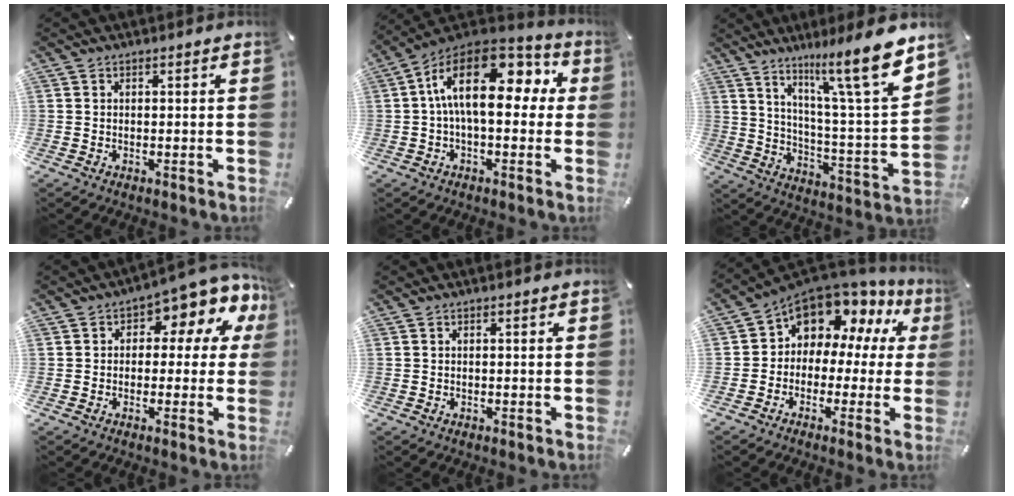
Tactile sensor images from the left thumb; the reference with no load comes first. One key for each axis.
{"total": 18.9, "fx": 3.7, "fy": 9.6, "fz": 15.8, "tx": -0.281, "ty": -0.012, "tz": 0.061}
{"total": 17.2, "fx": 12.5, "fy": 1.7, "fz": 11.6, "tx": -0.184, "ty": -0.102, "tz": 0.192}
{"total": 7.6, "fx": 3.8, "fy": 4.0, "fz": 5.2, "tx": -0.066, "ty": -0.040, "tz": 0.061}
{"total": 0.0}
{"total": 9.6, "fx": 6.4, "fy": 6.4, "fz": 3.2, "tx": -0.062, "ty": -0.062, "tz": 0.115}